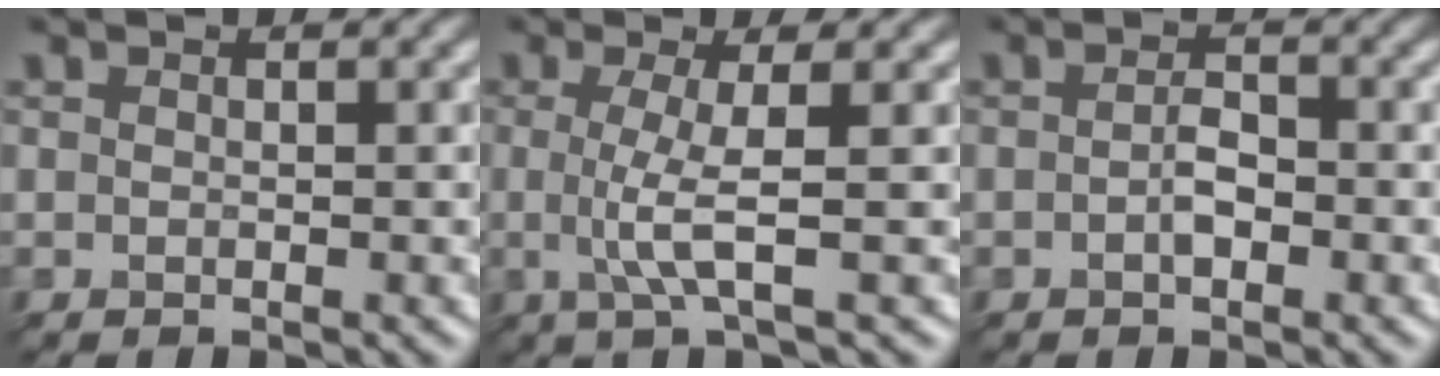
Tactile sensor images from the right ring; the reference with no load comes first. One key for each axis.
{"total": 2.8, "fx": 0.0, "fy": 0.1, "fz": 2.8, "tx": -0.065, "ty": 0.002, "tz": 0.008}
{"total": 0.9, "fx": -0.6, "fy": -0.1, "fz": 0.6, "tx": -0.023, "ty": 0.008, "tz": -0.001}